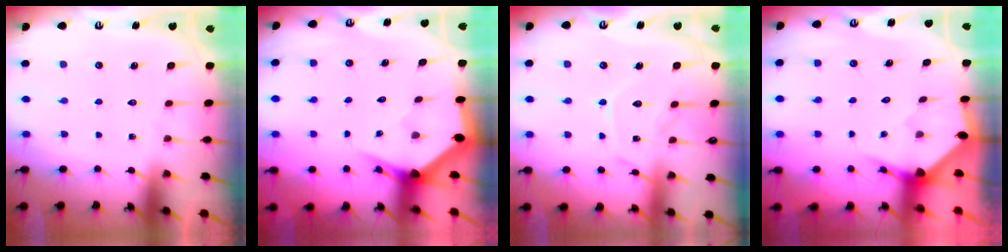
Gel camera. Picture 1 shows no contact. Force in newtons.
{"total": 2.7, "press": 2.7, "slide": 0.2}
{"total": 10.5, "press": 10.5, "slide": 0.9}
{"total": 2.8, "press": 2.8, "slide": 0.3}